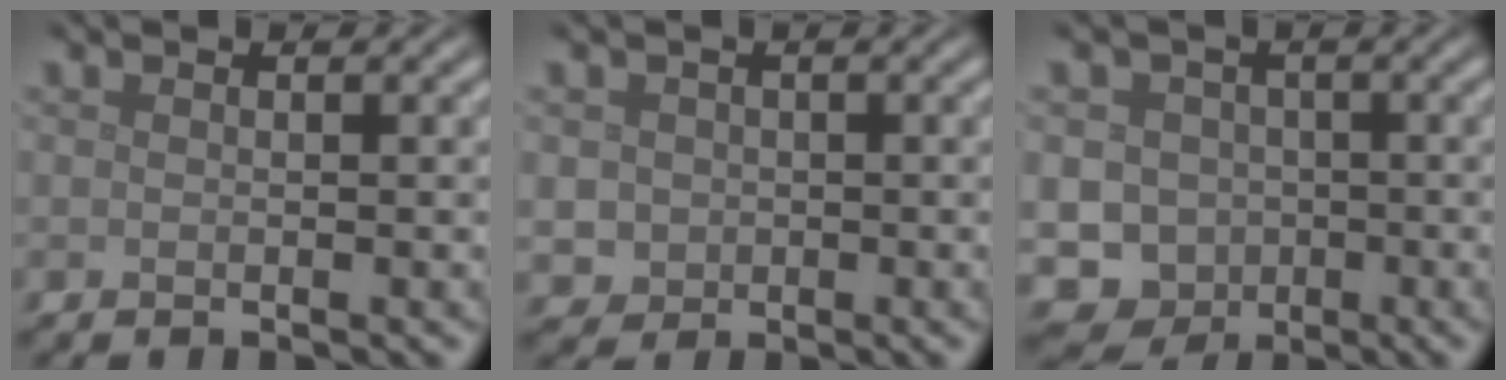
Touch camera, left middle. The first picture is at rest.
{"total": 1.9, "force": [-0.1, 1.9, 0.3], "torque": [0.000, -0.002, 0.003]}
{"total": 9.5, "force": [-3.1, 8.7, 2.4], "torque": [-0.029, -0.009, -0.084]}